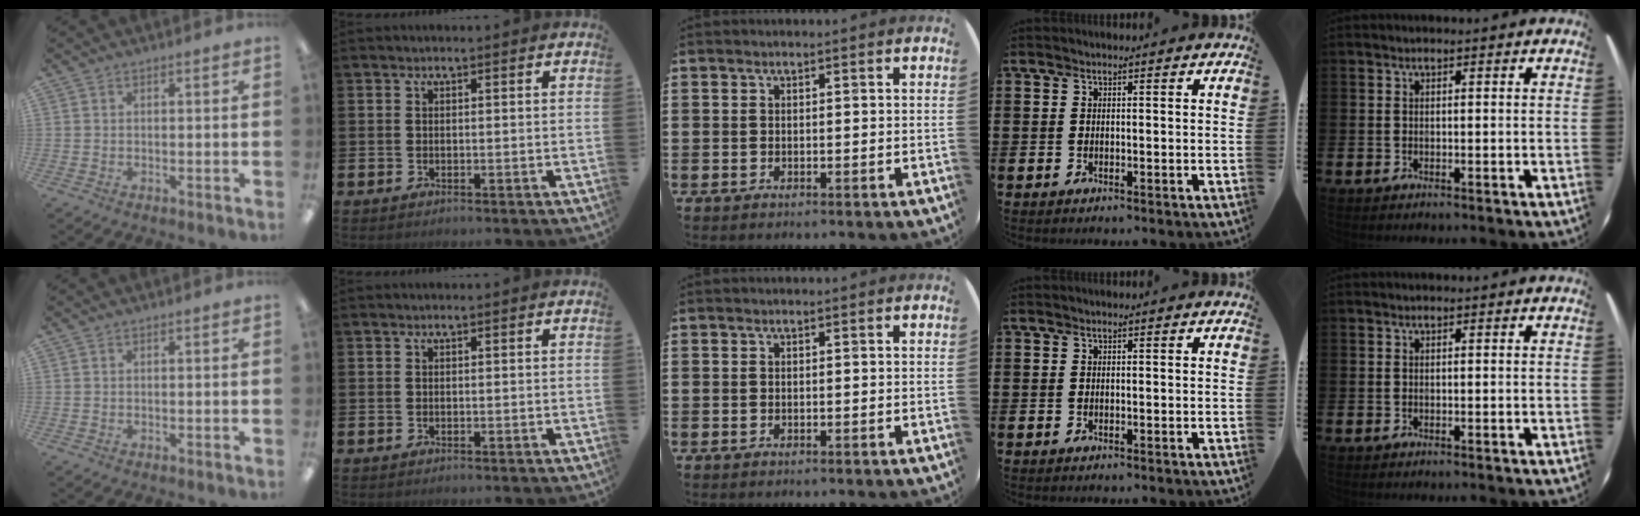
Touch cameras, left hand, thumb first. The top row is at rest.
{}